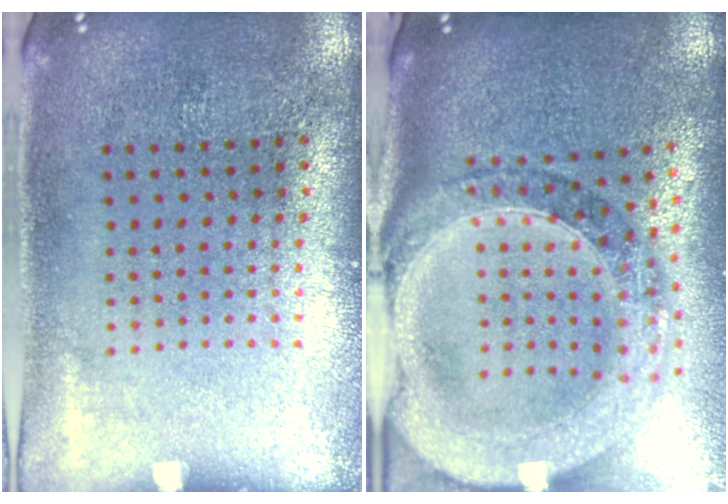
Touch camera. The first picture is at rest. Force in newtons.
{"total": 2.3, "press": 2.1, "slide": 1.0}